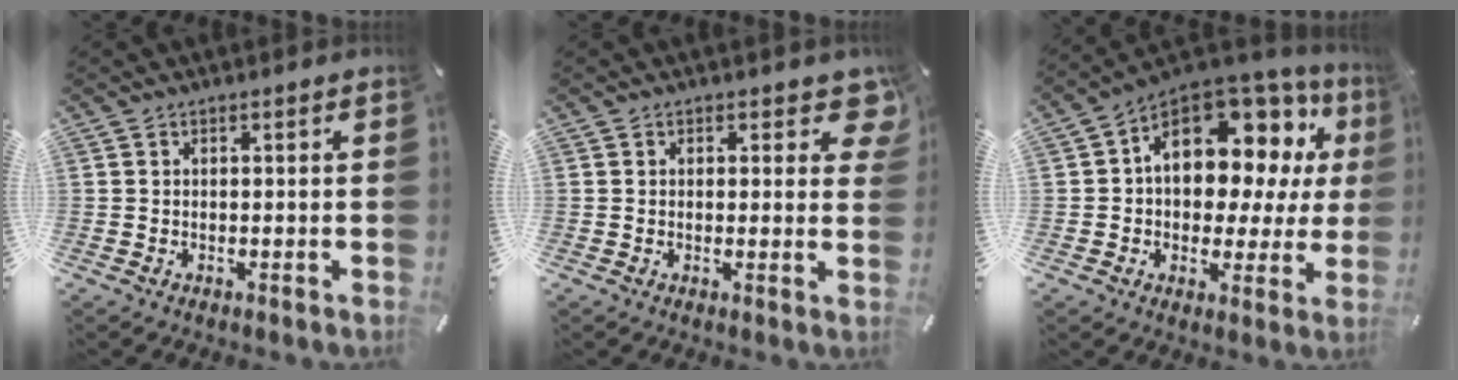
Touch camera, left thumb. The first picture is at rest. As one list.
[{"total": 4.5, "force": [2.2, 2.6, 2.9], "torque": [-0.014, -0.009, 0.031]}, {"total": 14.8, "force": [5.8, 9.7, 9.6], "torque": [-0.142, -0.046, 0.102]}]